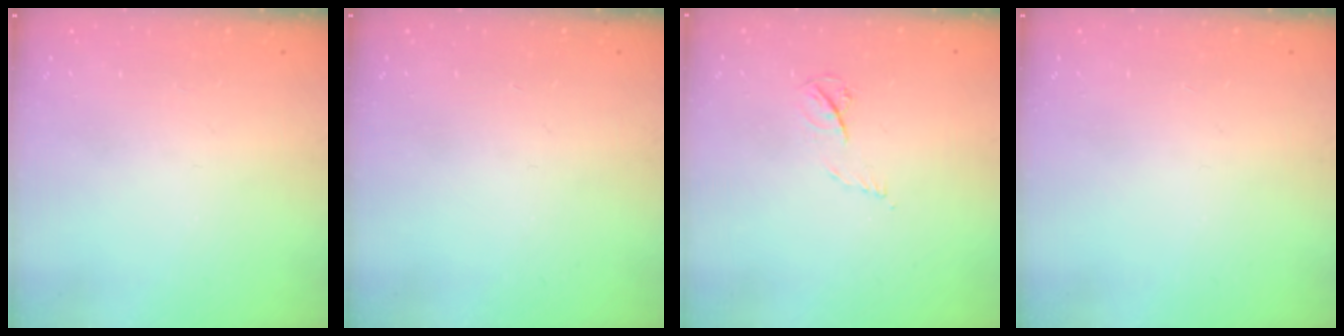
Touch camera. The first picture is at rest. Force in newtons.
{"total": 0.0}
{"total": 4.8, "press": 4.8, "slide": 0.6}
{"total": 0.0}